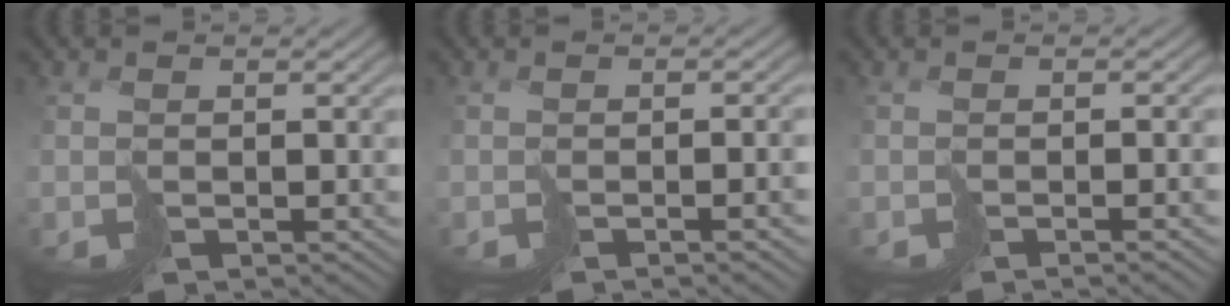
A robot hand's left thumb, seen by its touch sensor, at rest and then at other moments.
{"total": 3.0, "force": [-1.4, -0.1, 2.6], "torque": [-0.019, -0.003, -0.016]}
{"total": 2.0, "force": [-1.4, -0.6, 1.2], "torque": [-0.009, 0.001, -0.021]}